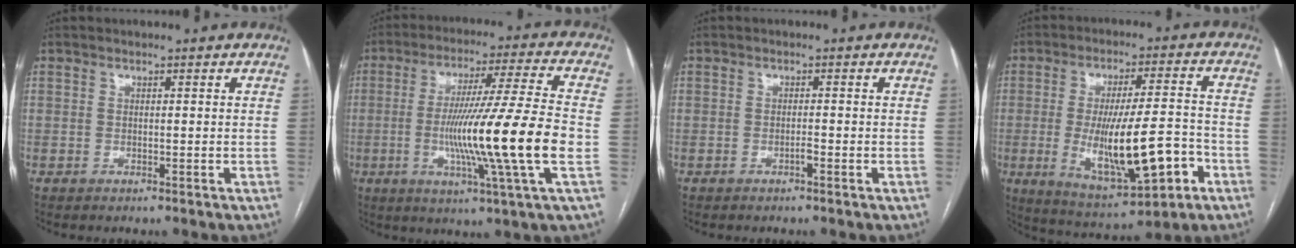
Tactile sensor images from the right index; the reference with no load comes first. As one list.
[{"total": 18.0, "force": [-3.2, -2.3, 17.6], "torque": [-0.311, -0.019, -0.064]}, {"total": 0.9, "force": [-0.6, 0.0, 0.7], "torque": [-0.016, 0.000, -0.010]}, {"total": 16.1, "force": [-4.4, 3.6, 15.1], "torque": [-0.261, -0.007, -0.056]}]